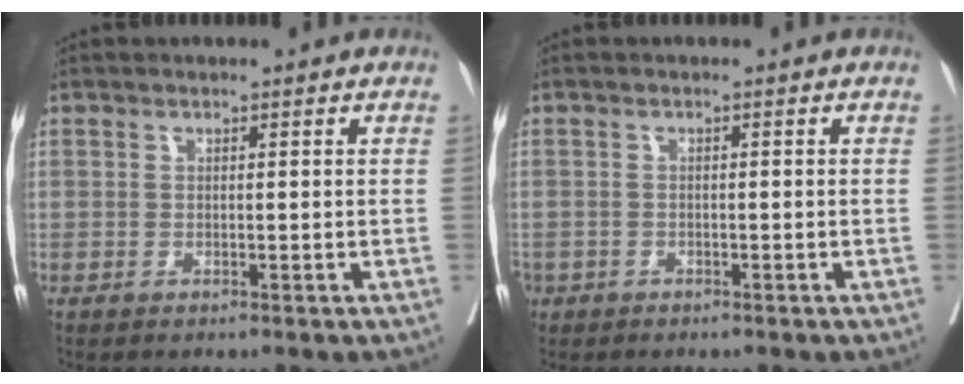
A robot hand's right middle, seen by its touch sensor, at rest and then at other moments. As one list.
[{"total": 1.8, "force": [-1.2, 1.3, 0.3], "torque": [-0.008, 0.001, -0.021]}]